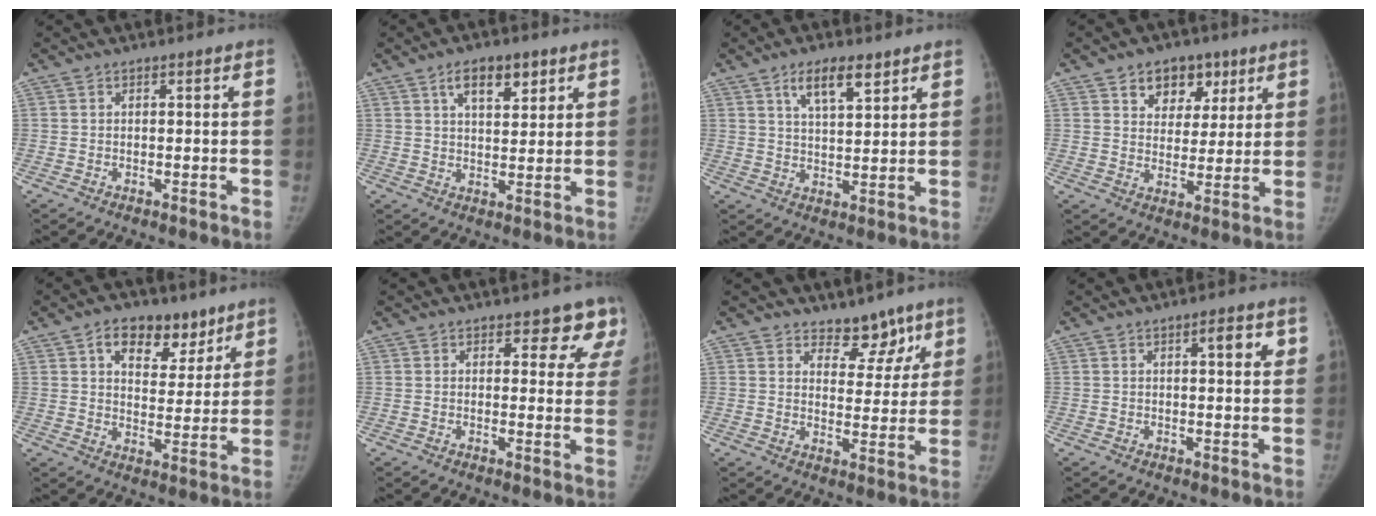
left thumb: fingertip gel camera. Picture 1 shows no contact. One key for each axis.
{"total": 7.4, "fx": 4.1, "fy": 3.5, "fz": 5.1, "tx": -0.056, "ty": -0.019, "tz": 0.064}
{"total": 7.3, "fx": 4.5, "fy": 2.6, "fz": 5.1, "tx": -0.070, "ty": -0.025, "tz": 0.078}
{"total": 9.1, "fx": 5.0, "fy": 6.6, "fz": 3.8, "tx": -0.013, "ty": -0.019, "tz": 0.076}
{"total": 10.9, "fx": 6.3, "fy": 6.7, "fz": 5.8, "tx": -0.045, "ty": -0.027, "tz": 0.097}
{"total": 6.1, "fx": 5.0, "fy": 3.0, "fz": 1.8, "tx": 0.022, "ty": -0.026, "tz": 0.038}
{"total": 6.9, "fx": 5.3, "fy": 3.8, "fz": 2.2, "tx": 0.016, "ty": -0.035, "tz": 0.081}
{"total": 3.4, "fx": 1.4, "fy": 1.0, "fz": 3.0, "tx": -0.033, "ty": -0.002, "tz": 0.017}